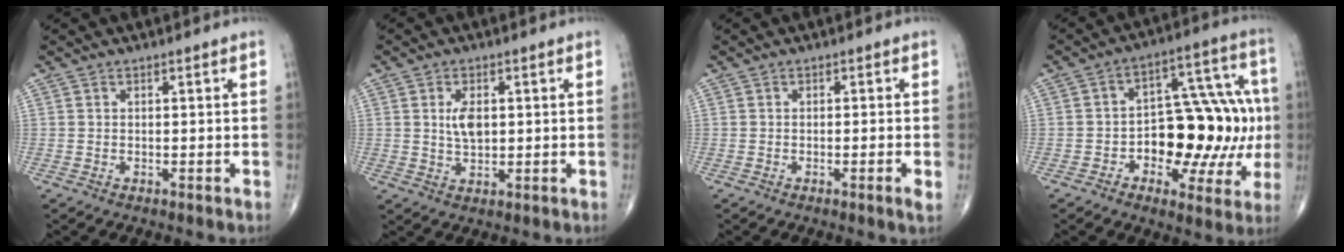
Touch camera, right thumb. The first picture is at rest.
{"total": 4.6, "force": [0.8, 2.6, 3.7], "torque": [-0.063, -0.007, 0.016]}
{"total": 1.9, "force": [-0.5, -0.1, 1.8], "torque": [-0.035, -0.005, -0.011]}
{"total": 19.9, "force": [-2.1, 11.0, 16.5], "torque": [-0.176, 0.044, -0.023]}